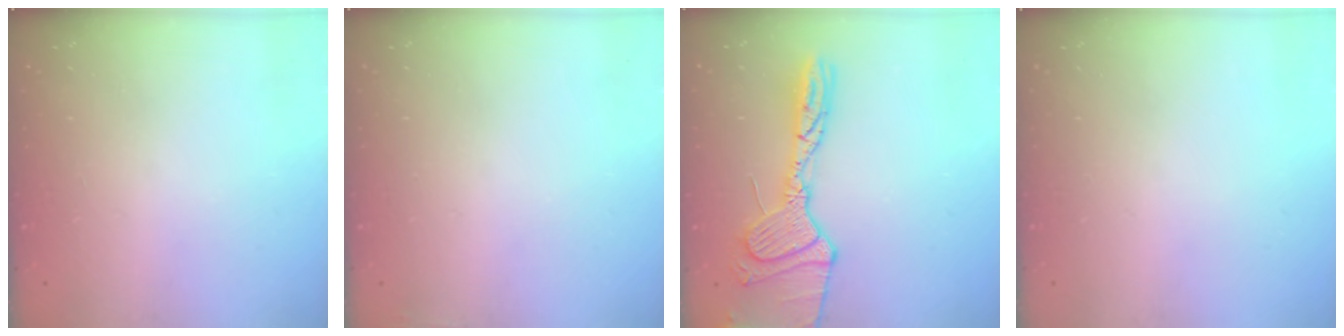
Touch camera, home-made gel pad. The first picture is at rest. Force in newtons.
{"total": 3.8, "press": 3.7, "slide": 1.0}
{"total": 18.8, "press": 18.7, "slide": 1.5}
{"total": 0.0}